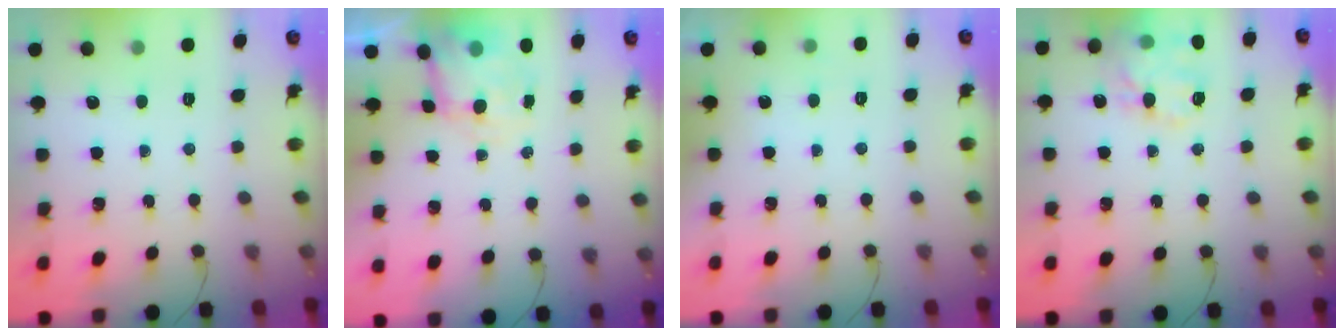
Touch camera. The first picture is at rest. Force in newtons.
{"total": 7.5, "press": 7.4, "slide": 1.4}
{"total": 1.8, "press": 1.3, "slide": 1.1}
{"total": 17.1, "press": 16.9, "slide": 2.5}